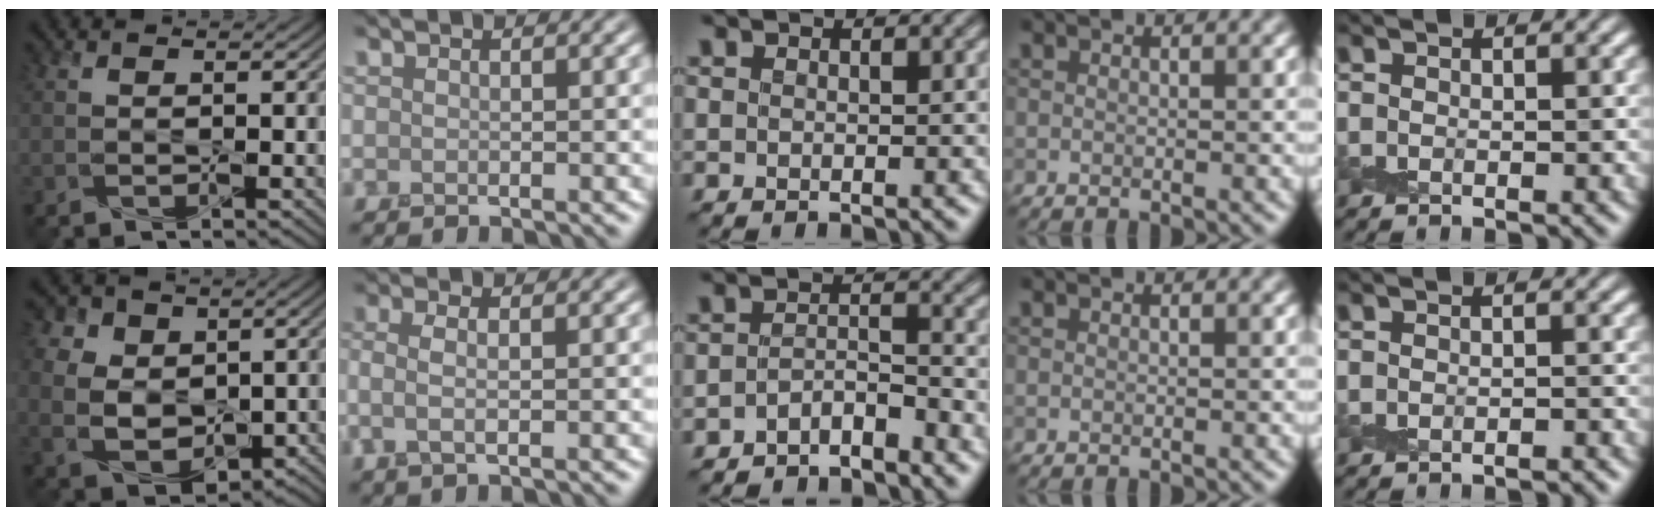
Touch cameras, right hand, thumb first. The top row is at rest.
{"thumb": {"total": 10.5, "force": [1.5, 8.8, 5.5], "torque": [-0.139, 0.005, 0.016]}, "index": {"total": 2.5, "force": [0.0, 0.9, 2.3], "torque": [-0.047, 0.002, -0.004]}, "middle": {"total": 2.4, "force": [-2.1, 0.5, 1.1], "torque": [-0.020, 0.004, -0.043]}, "little": {"total": 0.9, "force": [-0.8, 0.1, 0.3], "torque": [-0.003, 0.002, -0.014]}}